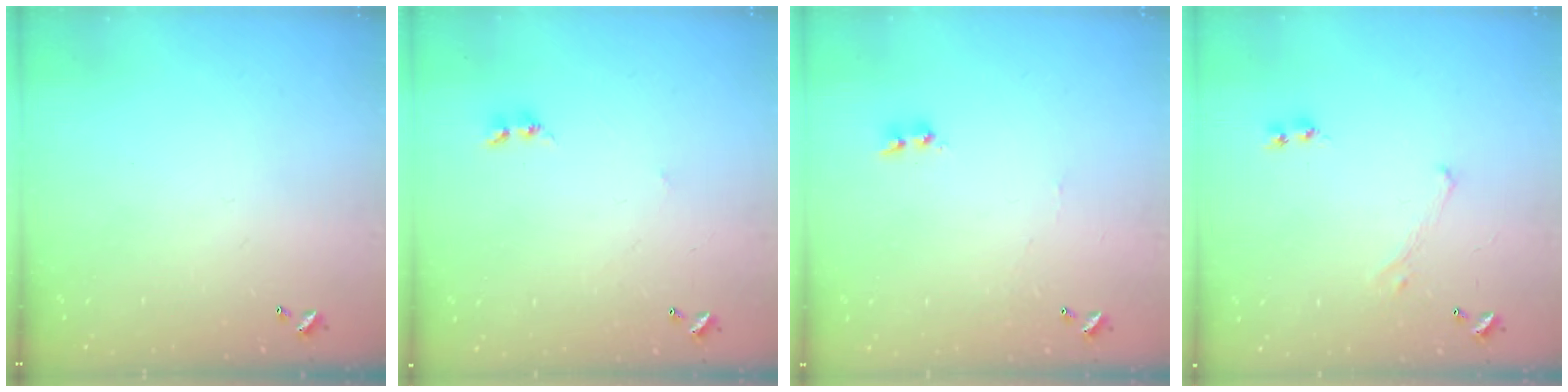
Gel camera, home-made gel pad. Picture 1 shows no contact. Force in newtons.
{"total": 2.8, "press": 2.7, "slide": 0.4}
{"total": 3.8, "press": 3.8, "slide": 0.5}
{"total": 0.0}